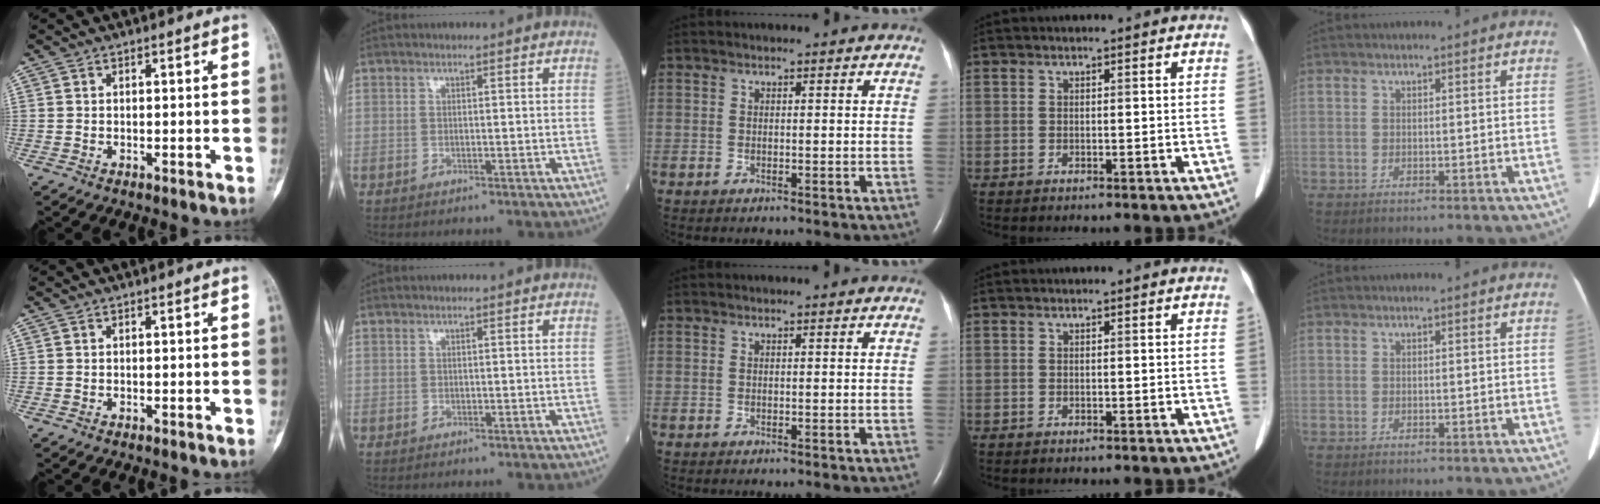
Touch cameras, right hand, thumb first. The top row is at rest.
{}